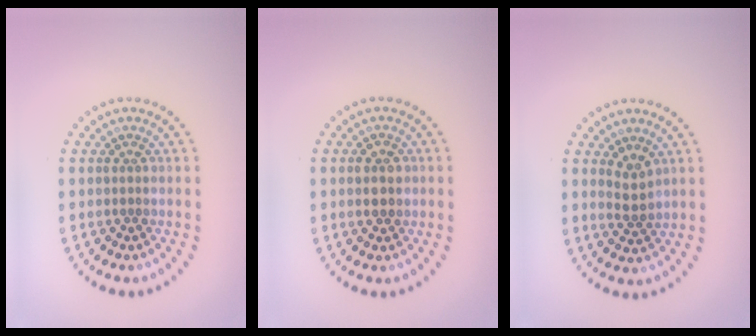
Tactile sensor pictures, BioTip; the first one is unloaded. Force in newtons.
{"total": 2.6, "press": 2.6, "slide": 0.1}
{"total": 1.9, "press": 1.7, "slide": 0.8}